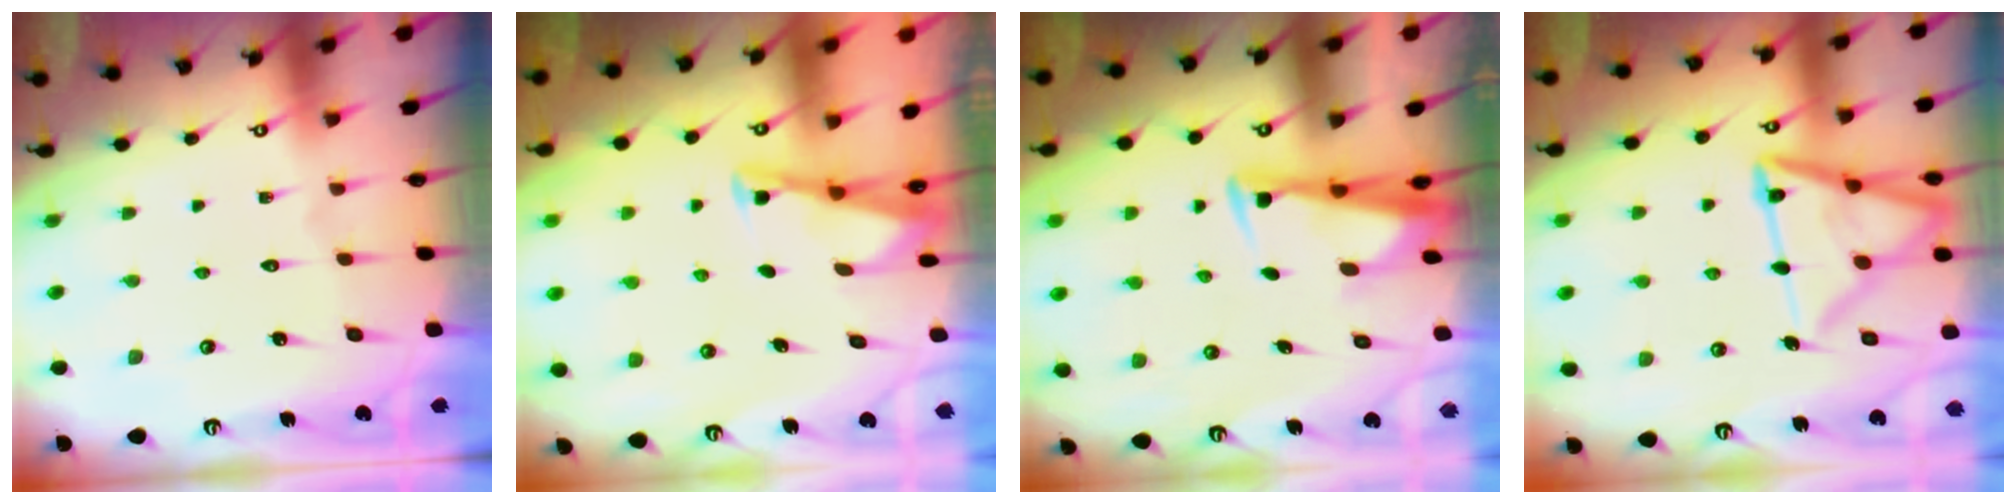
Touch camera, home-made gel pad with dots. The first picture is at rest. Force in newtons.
{"total": 2.8, "press": 2.8, "slide": 0.4}
{"total": 3.5, "press": 3.4, "slide": 0.9}
{"total": 16.2, "press": 16.1, "slide": 1.6}